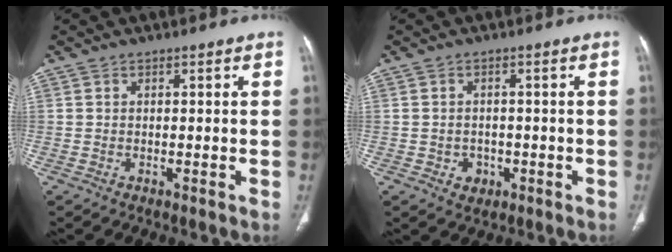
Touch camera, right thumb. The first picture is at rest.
{"total": 2.8, "force": [-1.0, 2.4, 1.2], "torque": [-0.007, 0.005, -0.007]}